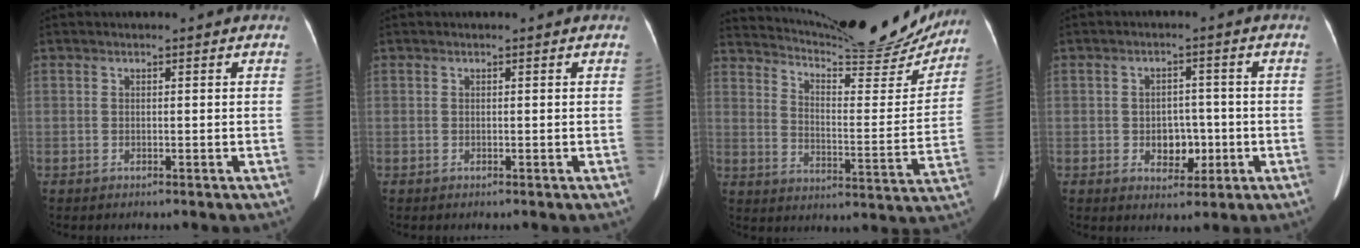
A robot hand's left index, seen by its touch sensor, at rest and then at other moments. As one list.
[{"total": 0.0}, {"total": 23.4, "force": [21.8, 3.2, 7.9], "torque": [-0.122, -0.052, 0.285]}, {"total": 4.8, "force": [-1.0, 3.4, 3.2], "torque": [-0.045, 0.009, -0.007]}]